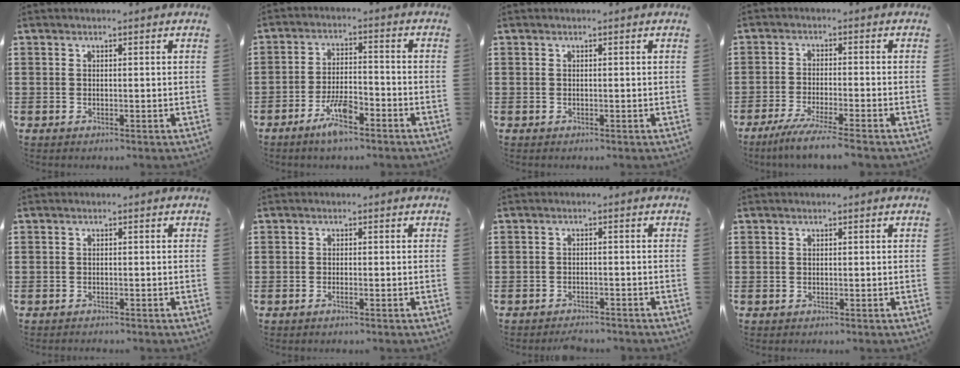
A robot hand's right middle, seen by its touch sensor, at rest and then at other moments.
{"total": 6.3, "force": [-4.2, 1.8, 4.5], "torque": [-0.091, 0.004, -0.078]}
{"total": 0.0}
{"total": 4.3, "force": [-3.7, -0.5, 2.3], "torque": [-0.051, -0.018, -0.070]}
{"total": 0.7, "force": [-0.7, 0.1, -0.1], "torque": [0.001, 0.002, -0.016]}
{"total": 0.7, "force": [-0.4, 0.0, 0.6], "torque": [-0.011, -0.003, -0.008]}
{"total": 2.0, "force": [-2.0, 0.3, 0.1], "torque": [-0.008, -0.002, -0.041]}
{"total": 0.0}